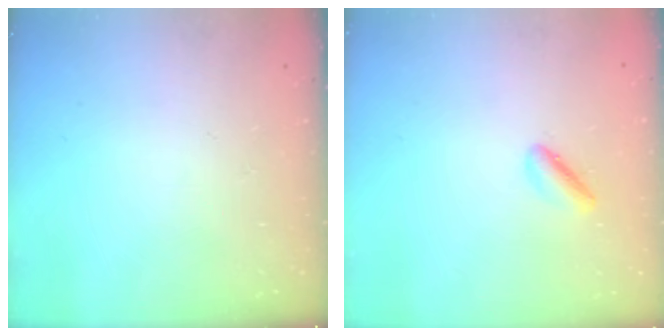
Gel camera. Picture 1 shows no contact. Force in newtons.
{"total": 2.0, "press": 2.0, "slide": 0.3}